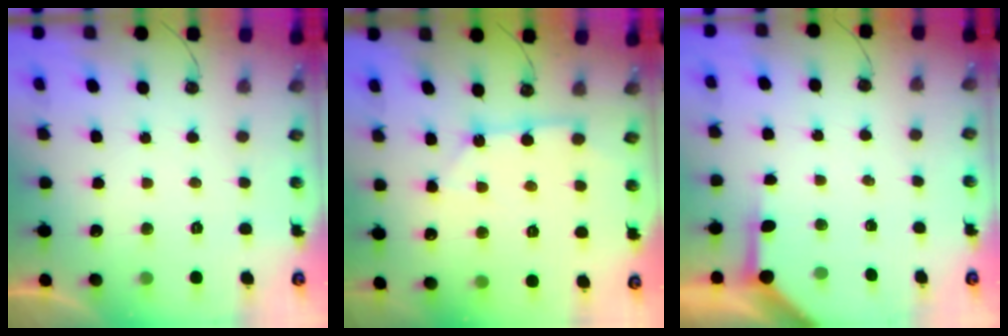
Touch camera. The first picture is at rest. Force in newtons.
{"total": 3.9, "press": 3.8, "slide": 0.3}
{"total": 3.8, "press": 3.7, "slide": 0.4}